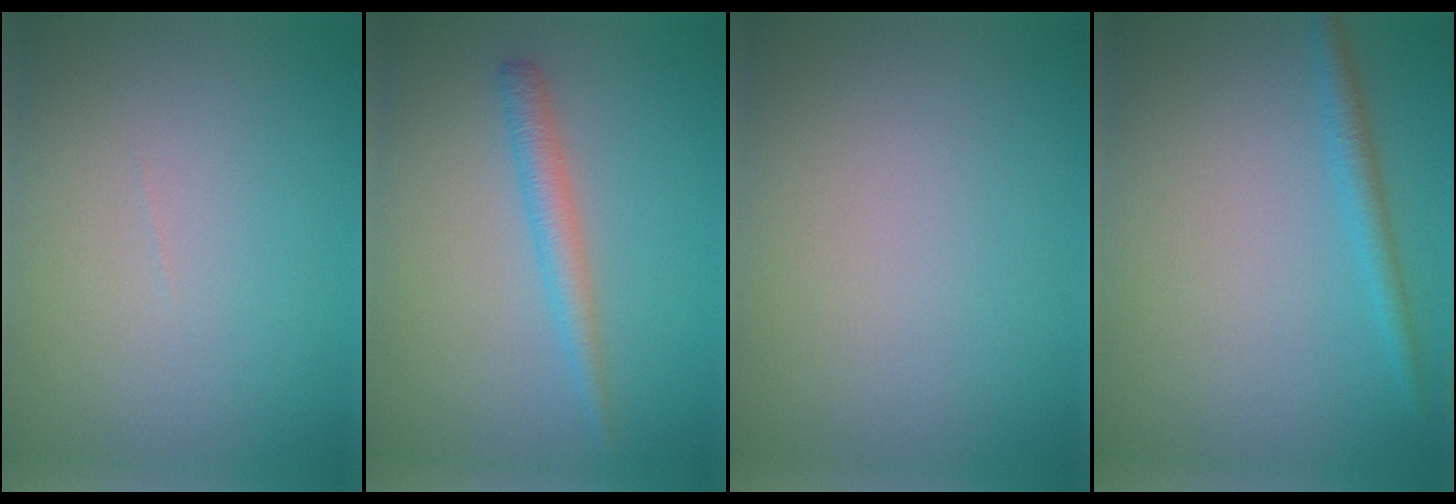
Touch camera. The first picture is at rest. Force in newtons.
{"total": 2.2, "press": 2.2, "slide": 0.2}
{"total": 0.0}
{"total": 1.8, "press": 1.8, "slide": 0.2}